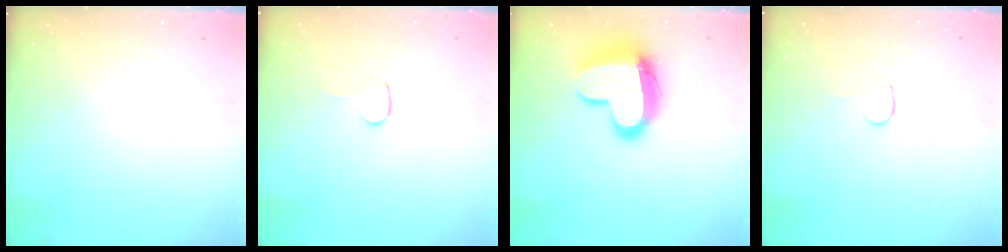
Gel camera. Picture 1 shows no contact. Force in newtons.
{"total": 2.7, "press": 2.7, "slide": 0.2}
{"total": 15.2, "press": 15.2, "slide": 1.4}
{"total": 2.3, "press": 2.3, "slide": 0.2}